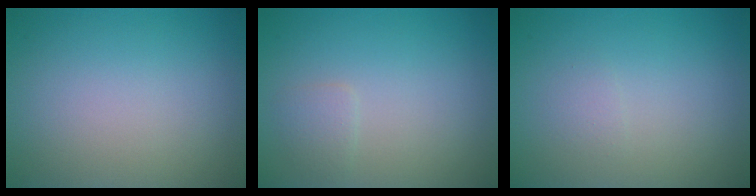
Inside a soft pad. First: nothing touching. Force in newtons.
{"total": 1.0, "press": 1.0, "slide": 0.0}
{"total": 0.7, "press": 0.7, "slide": 0.0}